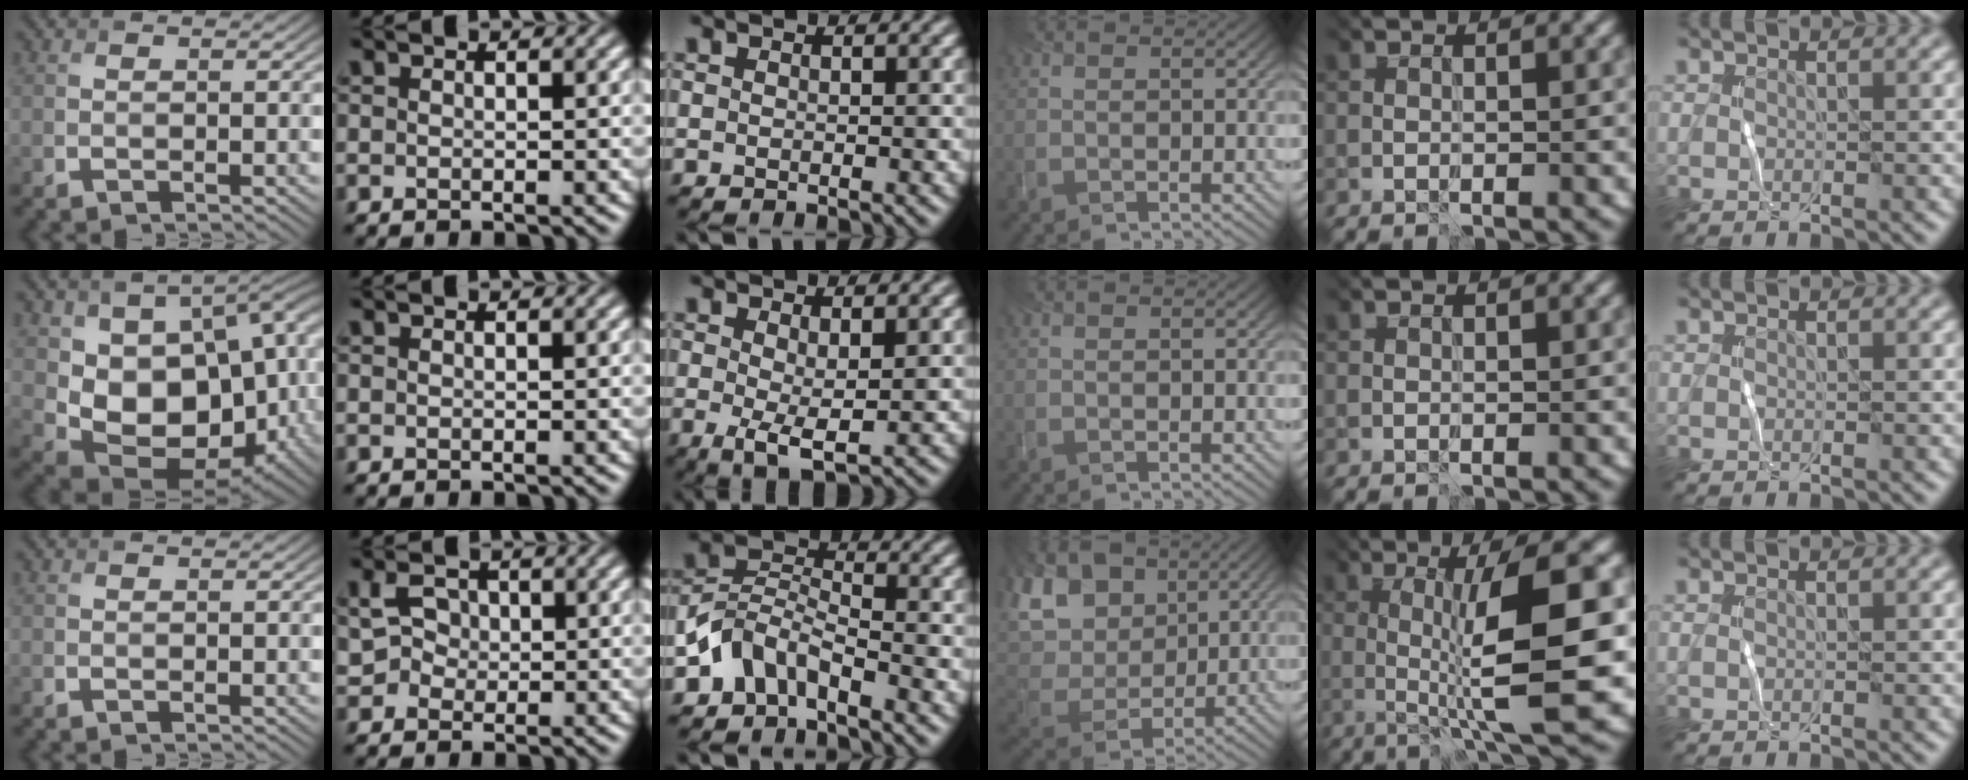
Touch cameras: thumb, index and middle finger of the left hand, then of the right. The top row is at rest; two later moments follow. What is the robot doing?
{"motion": "wrap", "object": "cellophane"}